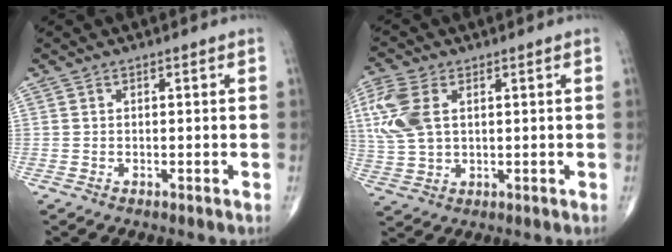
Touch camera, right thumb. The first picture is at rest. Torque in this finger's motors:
{"motor_torque": [0.20, 0.23, 0.69, 0.71, 0.21]}